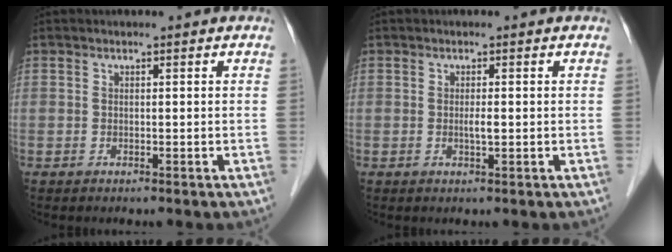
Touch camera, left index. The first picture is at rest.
{"total": 1.3, "force": [-0.2, 0.1, 1.2], "torque": [-0.027, -0.003, -0.003]}